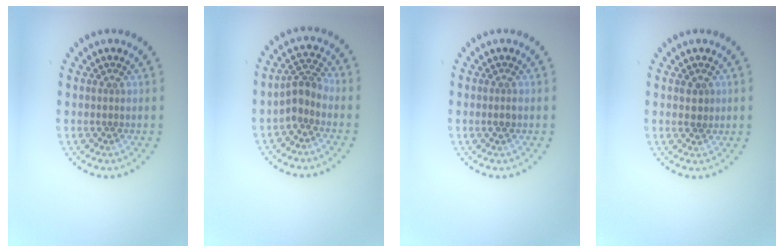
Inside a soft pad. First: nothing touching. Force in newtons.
{"total": 2.5, "press": 1.9, "slide": 1.6}
{"total": 0.8, "press": 0.8, "slide": 0.3}
{"total": 1.1, "press": 1.1, "slide": 0.4}